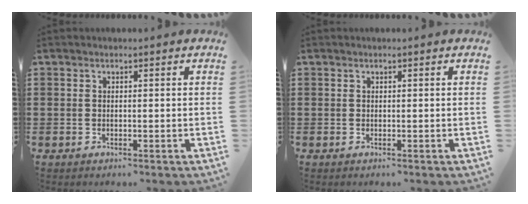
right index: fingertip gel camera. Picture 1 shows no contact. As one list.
[{"total": 0.0}]